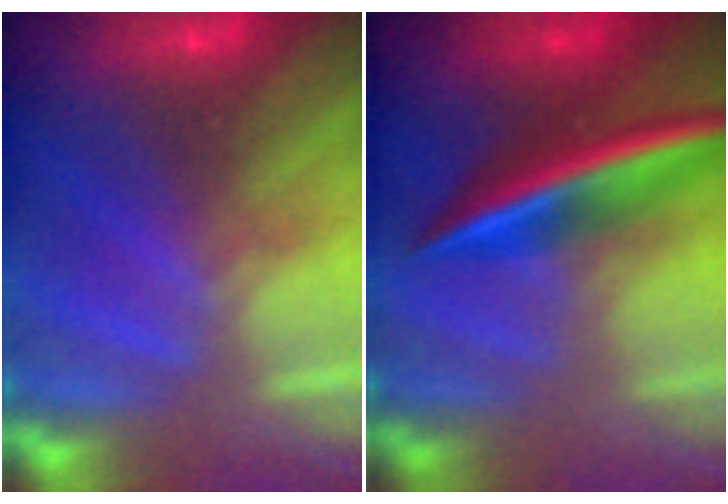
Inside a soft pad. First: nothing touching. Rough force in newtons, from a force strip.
{"total": 2.5}